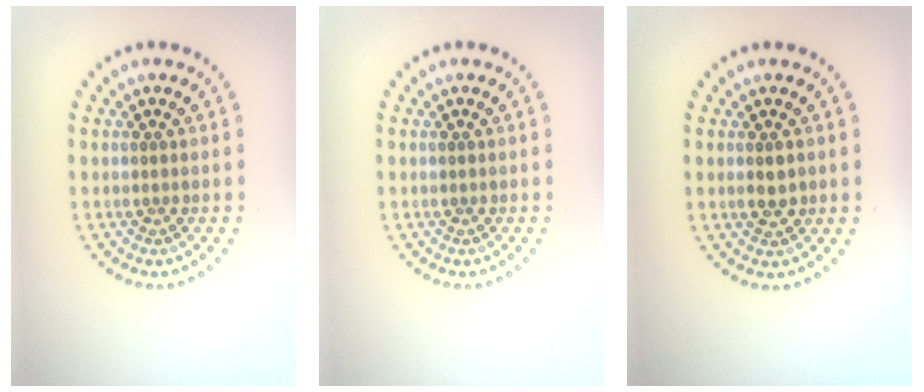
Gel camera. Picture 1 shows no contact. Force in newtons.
{"total": 0.0}
{"total": 1.3, "press": 1.3, "slide": 0.1}